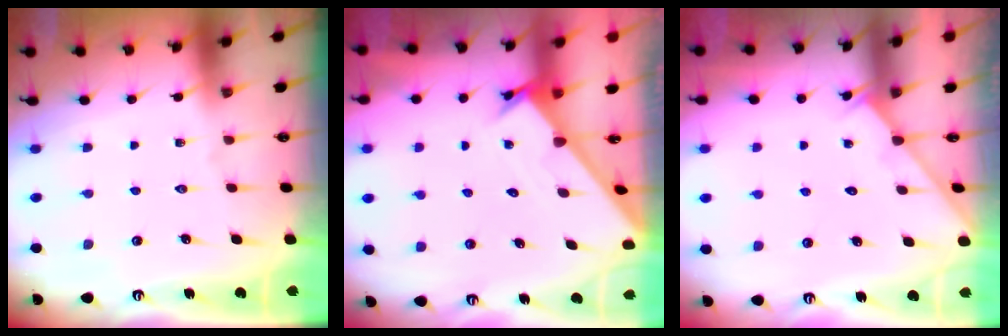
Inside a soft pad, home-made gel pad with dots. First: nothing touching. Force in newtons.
{"total": 1.7, "press": 1.7, "slide": 0.1}
{"total": 2.8, "press": 2.8, "slide": 0.3}